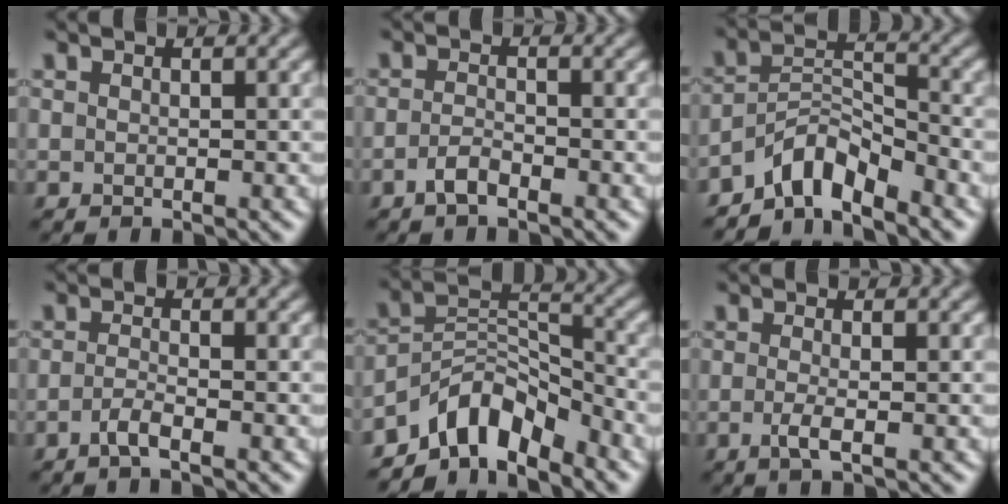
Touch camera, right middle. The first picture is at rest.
{"total": 1.6, "force": [-1.0, 0.5, 1.1], "torque": [-0.025, 0.002, -0.024]}
{"total": 4.7, "force": [-3.8, 1.6, 2.2], "torque": [-0.030, 0.009, -0.081]}
{"total": 1.5, "force": [-0.9, 0.3, 1.2], "torque": [-0.025, 0.003, -0.023]}
{"total": 6.5, "force": [-5.0, 2.9, 3.0], "torque": [-0.033, 0.005, -0.102]}
{"total": 1.8, "force": [-0.5, 0.5, 1.7], "torque": [-0.034, -0.005, -0.014]}